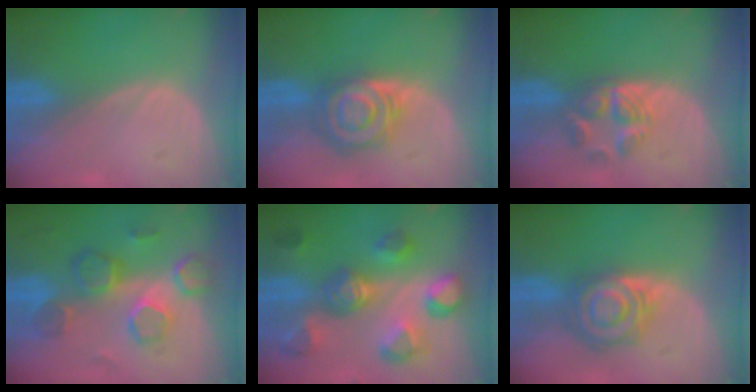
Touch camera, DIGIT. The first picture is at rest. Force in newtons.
{"total": 8.1, "press": 7.2, "slide": 3.8}
{"total": 5.9, "press": 5.1, "slide": 3.1}
{"total": 8.5, "press": 8.3, "slide": 2.1}
{"total": 10.7, "press": 10.0, "slide": 3.7}
{"total": 8.0, "press": 7.1, "slide": 3.7}